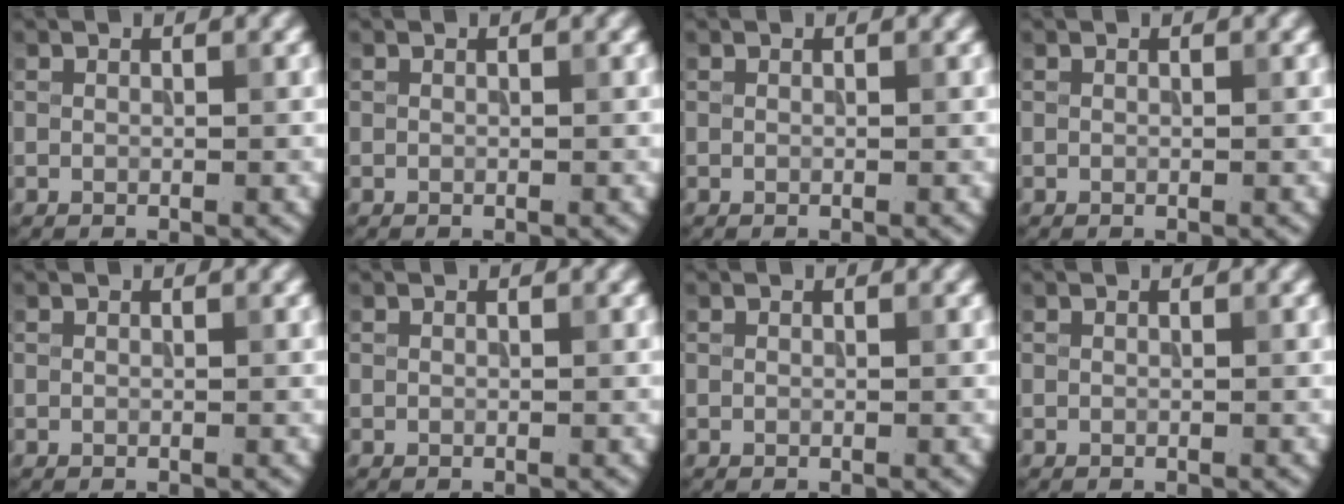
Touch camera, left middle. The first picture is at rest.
{"total": 0.0}
{"total": 0.0}
{"total": 0.0}
{"total": 0.0}
{"total": 0.0}
{"total": 0.0}
{"total": 0.0}